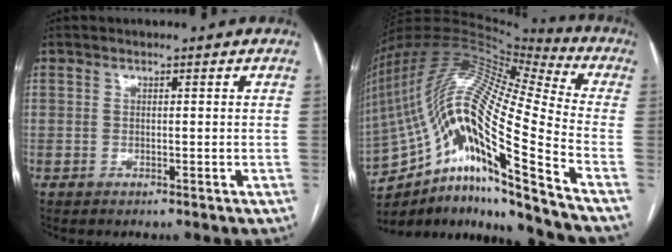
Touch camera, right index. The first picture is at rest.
{"total": 24.6, "force": [-14.5, 1.5, 19.8], "torque": [-0.392, 0.009, -0.268]}